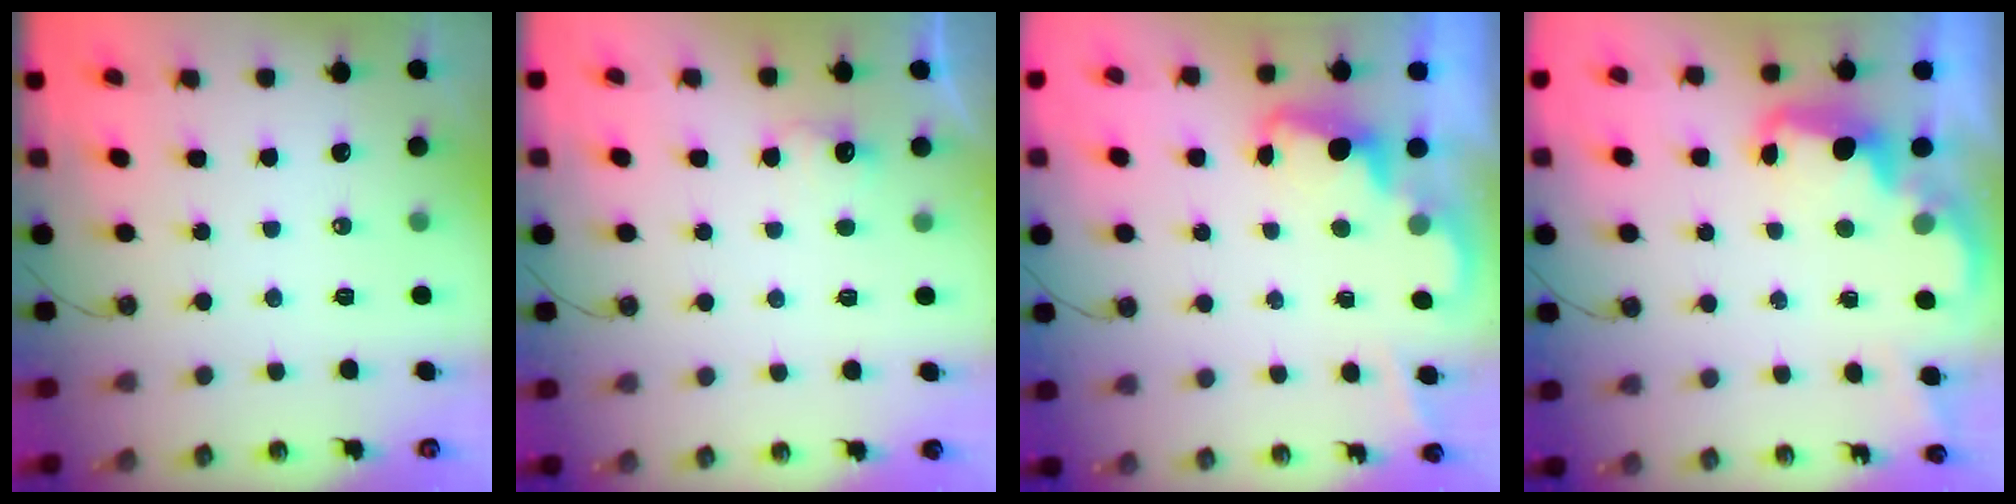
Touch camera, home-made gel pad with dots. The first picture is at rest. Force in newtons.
{"total": 5.2, "press": 5.2, "slide": 0.8}
{"total": 2.3, "press": 2.3, "slide": 0.5}
{"total": 2.8, "press": 2.7, "slide": 0.7}